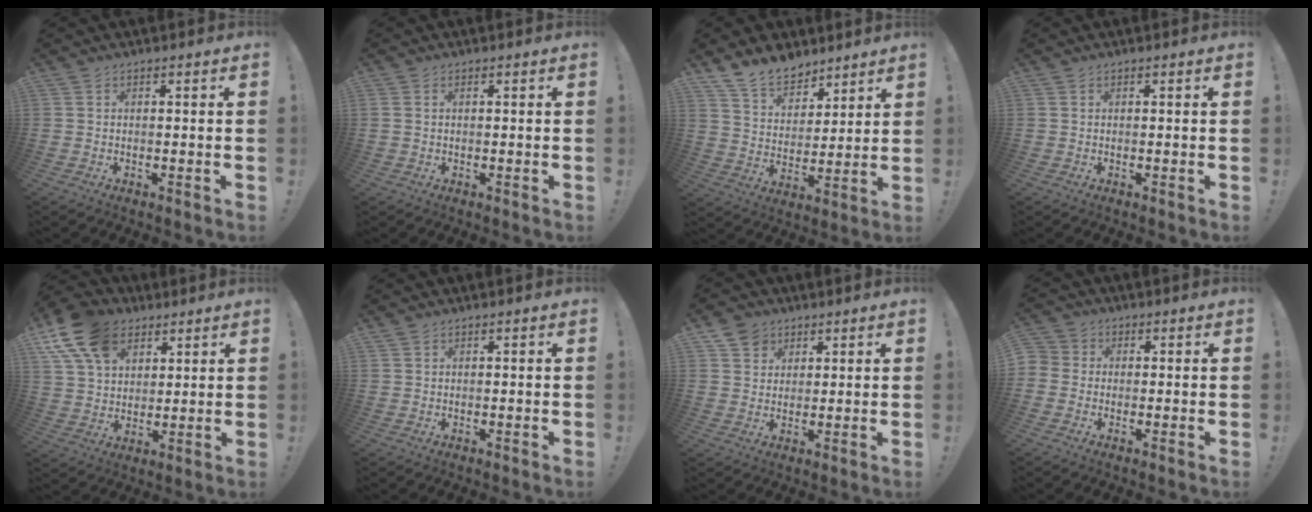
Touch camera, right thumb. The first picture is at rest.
{"total": 0.8, "force": [0.4, 0.5, 0.5], "torque": [-0.014, 0.002, 0.008]}
{"total": 12.5, "force": [10.1, 6.6, 3.3], "torque": [-0.061, -0.074, 0.197]}
{"total": 0.0}
{"total": 16.0, "force": [8.0, 11.0, 8.4], "torque": [-0.151, -0.036, 0.154]}
{"total": 0.6, "force": [0.5, 0.4, 0.2], "torque": [-0.003, 0.000, 0.008]}
{"total": 5.5, "force": [3.4, 4.3, 0.5], "torque": [-0.002, -0.020, 0.064]}
{"total": 3.4, "force": [-1.0, 3.1, 1.1], "torque": [-0.036, 0.010, -0.020]}